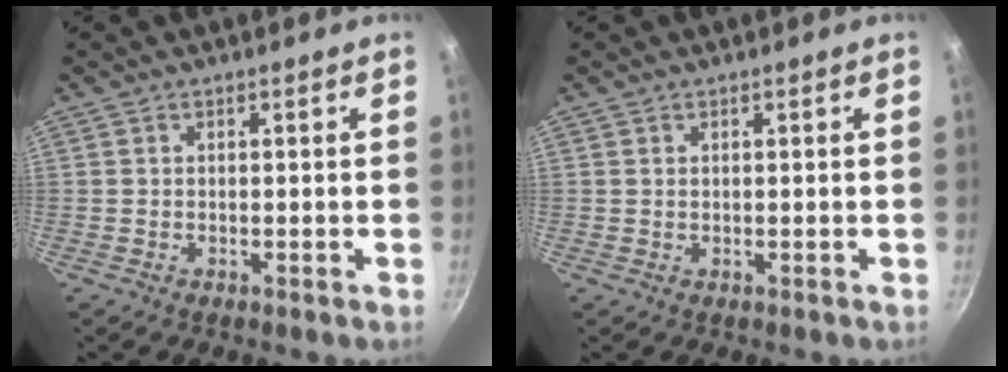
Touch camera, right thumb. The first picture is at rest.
{"total": 0.0}